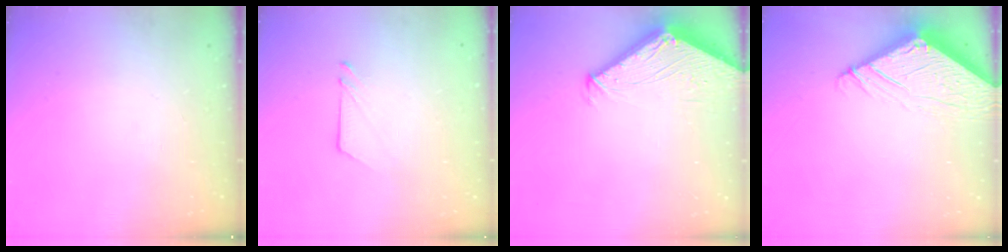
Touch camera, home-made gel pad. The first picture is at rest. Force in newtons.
{"total": 3.6, "press": 3.6, "slide": 0.4}
{"total": 3.5, "press": 3.4, "slide": 0.4}
{"total": 8.1, "press": 8.0, "slide": 0.8}